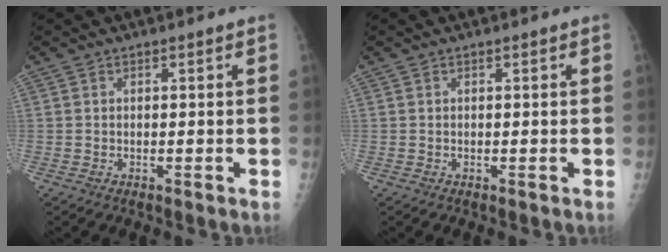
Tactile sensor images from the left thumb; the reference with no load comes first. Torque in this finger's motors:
{"motor_torque": [0.00, 0.00, -0.02, -0.02, 0.00]}